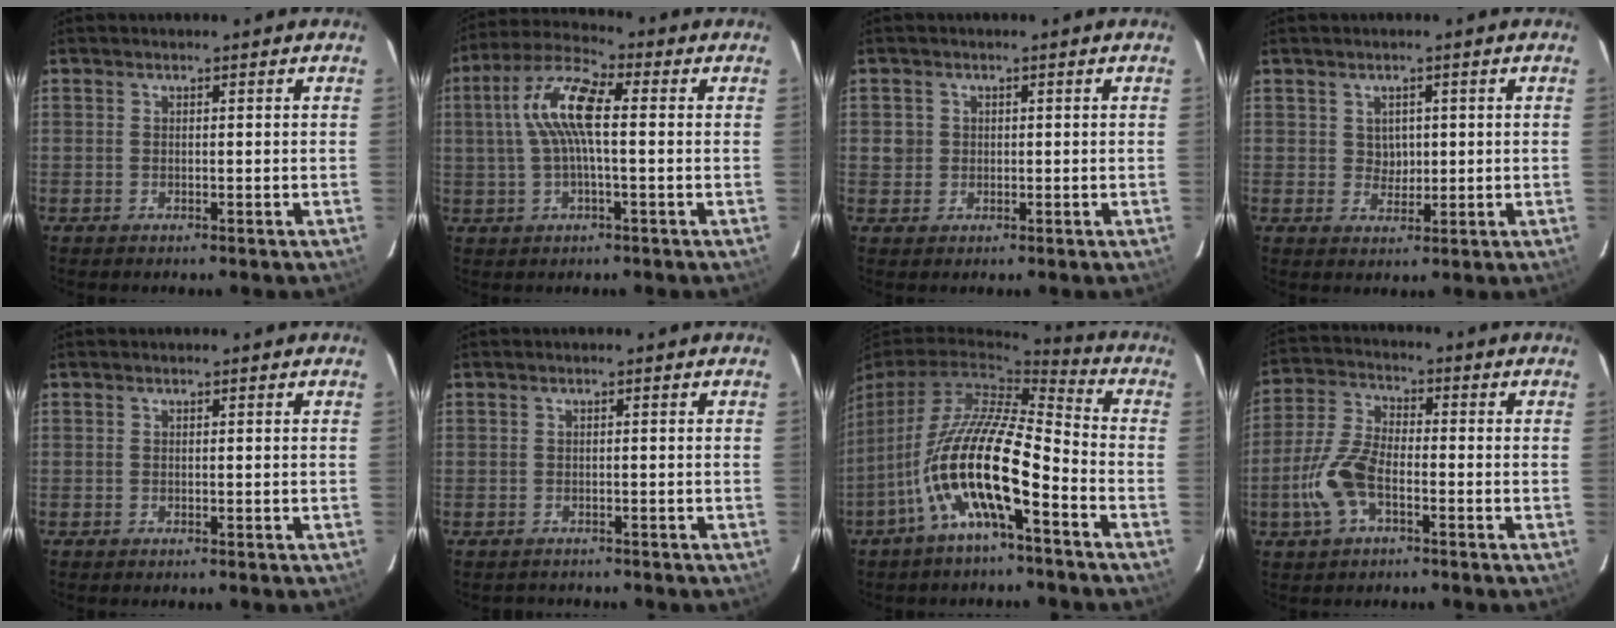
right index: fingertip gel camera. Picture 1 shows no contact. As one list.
[{"total": 10.7, "force": [1.1, 3.0, 10.2], "torque": [-0.205, 0.017, 0.019]}, {"total": 2.4, "force": [0.1, 2.4, 0.2], "torque": [0.000, 0.001, 0.000]}, {"total": 3.0, "force": [0.6, 2.7, 1.1], "torque": [-0.012, 0.003, 0.014]}, {"total": 0.0}, {"total": 1.3, "force": [-1.2, 0.6, -0.1], "torque": [0.000, 0.000, -0.013]}, {"total": 15.5, "force": [-6.6, 3.7, 13.6], "torque": [-0.253, -0.015, -0.130]}, {"total": 10.1, "force": [-3.7, 5.0, 7.9], "torque": [-0.180, 0.003, -0.072]}]